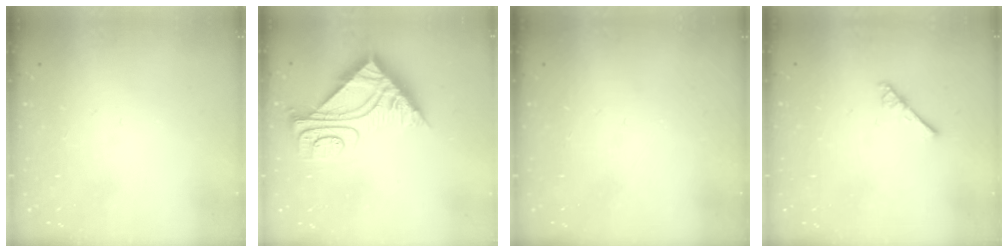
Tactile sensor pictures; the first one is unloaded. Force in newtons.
{"total": 8.9, "press": 8.8, "slide": 0.7}
{"total": 0.0}
{"total": 2.6, "press": 2.6, "slide": 0.3}